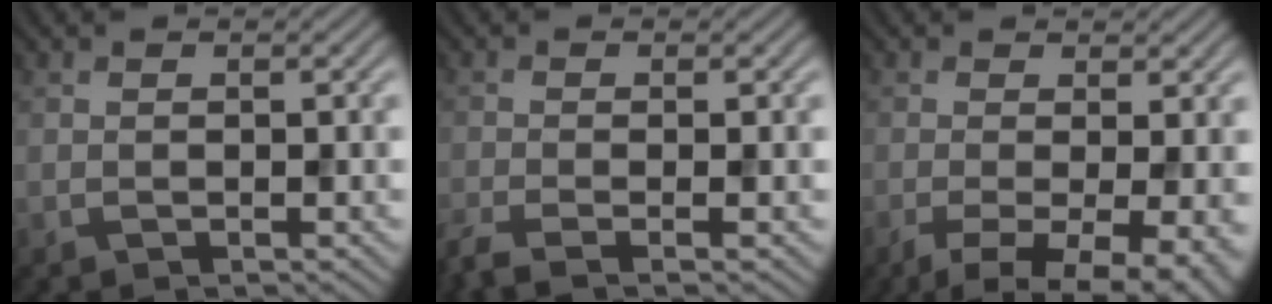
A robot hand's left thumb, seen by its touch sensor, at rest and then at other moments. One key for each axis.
{"total": 3.7, "fx": -2.4, "fy": 0.7, "fz": 2.7, "tx": -0.046, "ty": -0.006, "tz": -0.056}
{"total": 8.4, "fx": -3.5, "fy": 2.6, "fz": 7.1, "tx": -0.129, "ty": -0.020, "tz": -0.053}